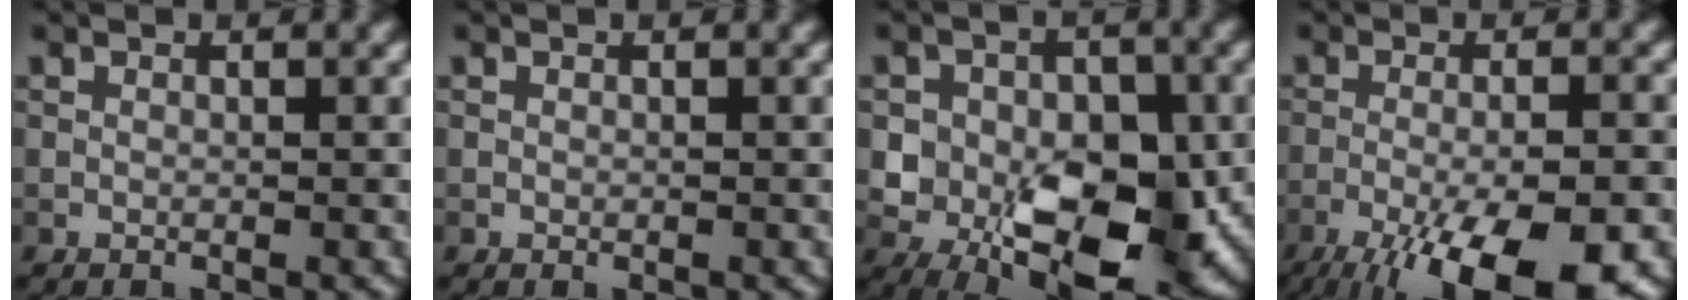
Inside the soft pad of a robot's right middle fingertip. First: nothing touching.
{"total": 0.0}
{"total": 11.6, "force": [-2.4, 7.1, 8.8], "torque": [-0.121, -0.009, -0.037]}
{"total": 13.1, "force": [-7.6, 4.1, 9.9], "torque": [-0.147, -0.033, -0.112]}